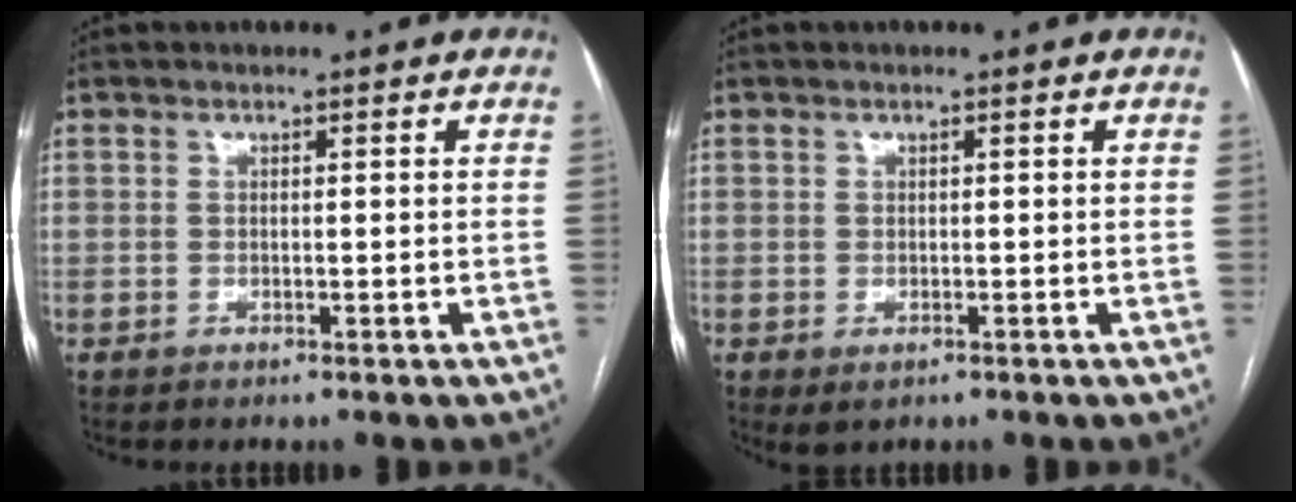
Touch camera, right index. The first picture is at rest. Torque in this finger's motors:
{"motor_torque": [0.36, 0.01, 0.17, 0.02]}